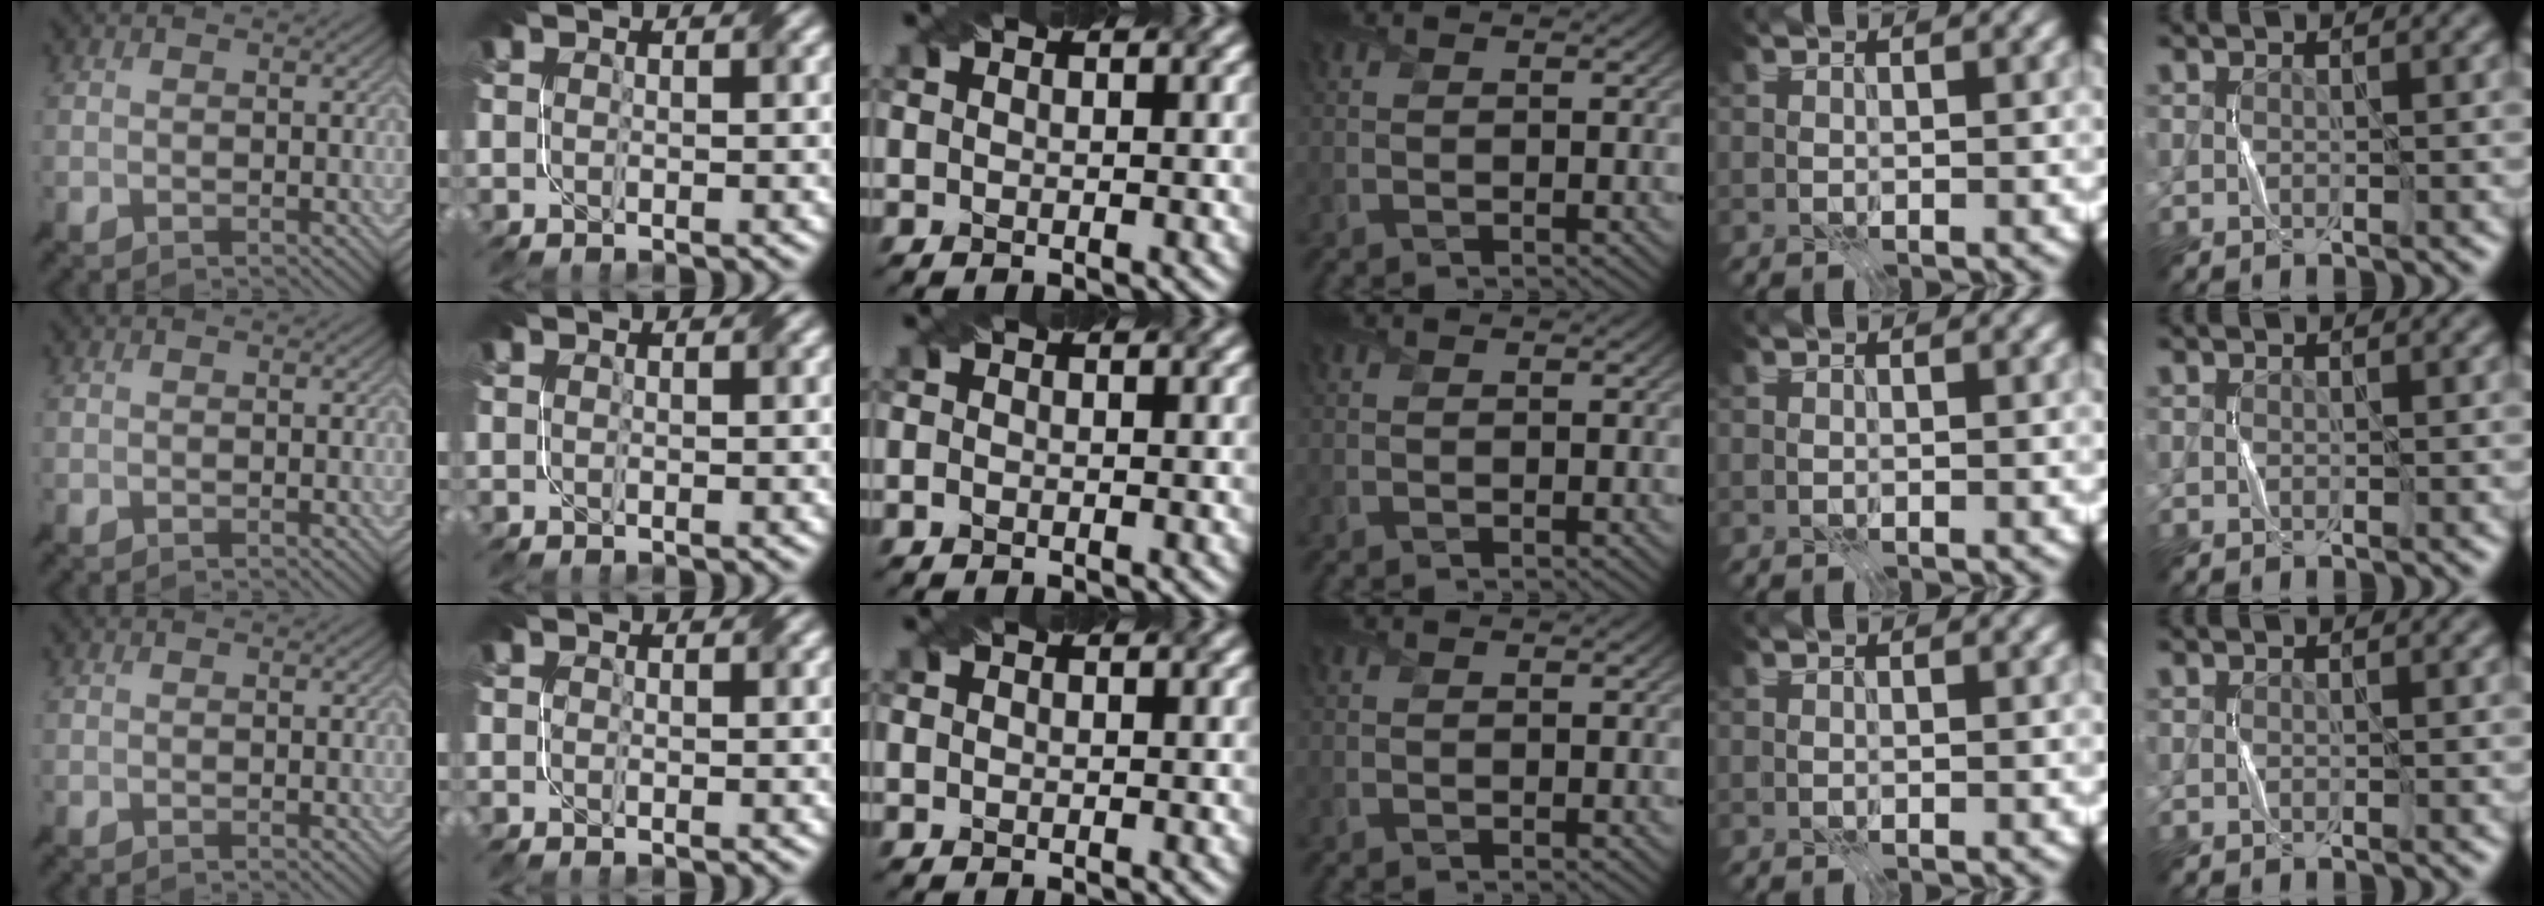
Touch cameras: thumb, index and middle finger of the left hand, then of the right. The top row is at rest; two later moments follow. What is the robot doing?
{"motion": "fold", "object": "coffee filter"}